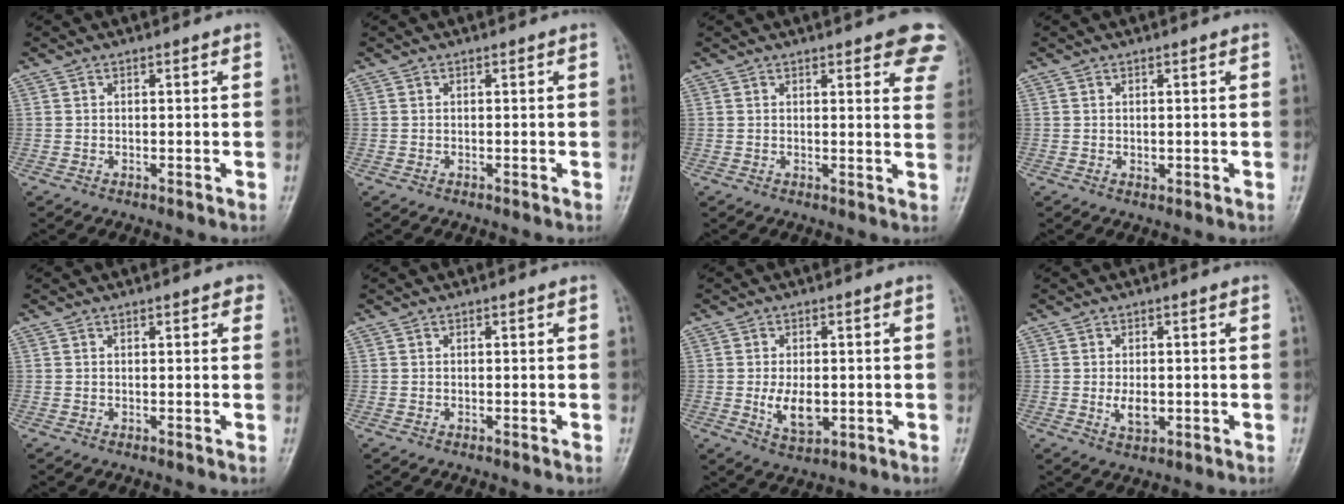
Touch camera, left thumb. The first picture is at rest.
{"total": 0.0}
{"total": 10.4, "force": [6.8, 3.2, 7.3], "torque": [-0.053, -0.024, 0.065]}
{"total": 1.0, "force": [0.1, 0.6, 0.8], "torque": [-0.008, -0.002, 0.005]}
{"total": 2.1, "force": [1.2, 0.9, 1.5], "torque": [-0.011, -0.001, 0.011]}
{"total": 0.0}
{"total": 6.4, "force": [-0.7, 3.6, 5.2], "torque": [-0.083, -0.009, -0.004]}
{"total": 3.7, "force": [-0.3, 2.2, 3.0], "torque": [-0.046, -0.005, -0.002]}